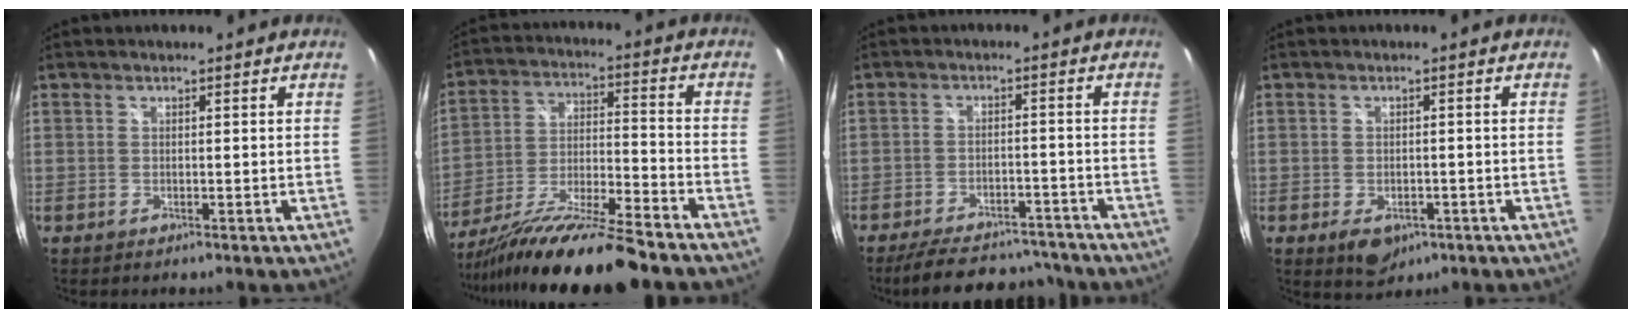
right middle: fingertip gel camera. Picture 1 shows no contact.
{"total": 19.2, "force": [-15.8, 0.7, 10.8], "torque": [-0.214, -0.037, -0.271]}
{"total": 14.0, "force": [-12.3, 4.6, 5.0], "torque": [-0.115, 0.007, -0.166]}
{"total": 5.5, "force": [-2.6, 3.5, 3.3], "torque": [-0.059, -0.014, -0.034]}